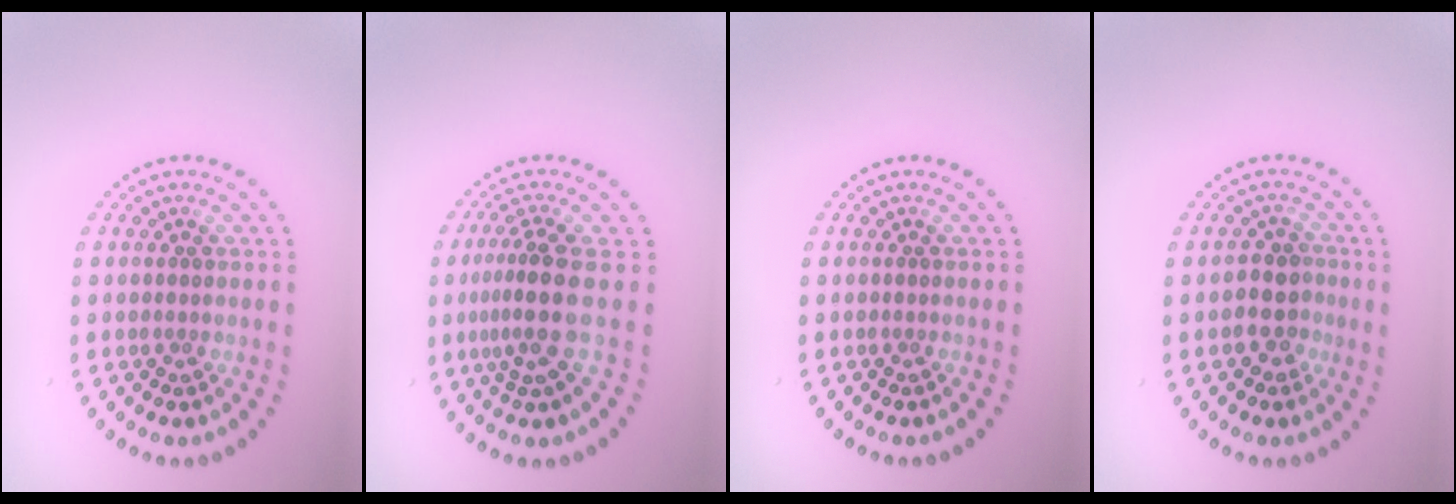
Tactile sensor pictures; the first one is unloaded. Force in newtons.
{"total": 3.5, "press": 2.4, "slide": 2.5}
{"total": 0.0}
{"total": 2.6, "press": 2.2, "slide": 1.3}